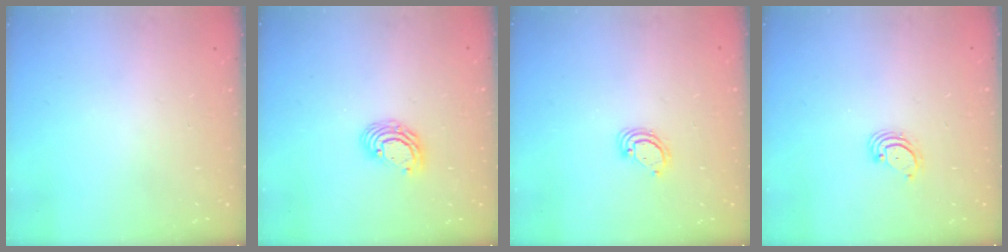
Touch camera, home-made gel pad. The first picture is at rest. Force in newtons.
{"total": 6.1, "press": 6.1, "slide": 0.3}
{"total": 3.5, "press": 3.5, "slide": 0.1}
{"total": 3.1, "press": 3.1, "slide": 0.3}